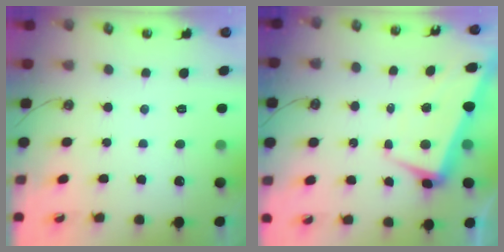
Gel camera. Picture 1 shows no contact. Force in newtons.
{"total": 1.4, "press": 0.6, "slide": 1.3}